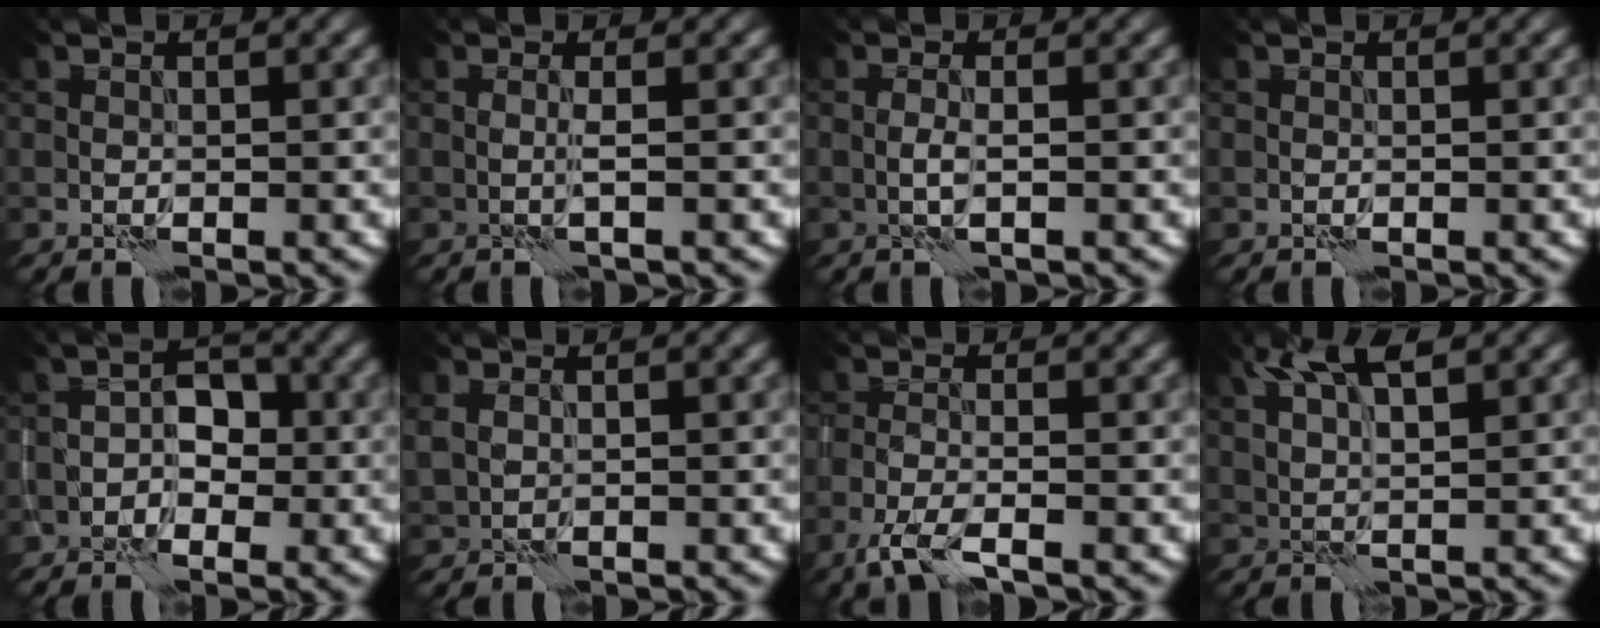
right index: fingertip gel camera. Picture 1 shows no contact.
{"total": 1.1, "force": [0.5, -0.9, 0.2], "torque": [-0.008, -0.002, 0.010]}
{"total": 0.9, "force": [0.3, -0.6, 0.5], "torque": [-0.015, -0.001, 0.006]}
{"total": 0.0}
{"total": 2.3, "force": [-0.8, 1.5, 1.6], "torque": [-0.014, 0.010, -0.014]}
{"total": 0.8, "force": [0.8, -0.1, -0.2], "torque": [0.002, -0.004, 0.021]}
{"total": 2.9, "force": [-2.1, 0.2, 2.0], "torque": [-0.047, -0.005, -0.048]}
{"total": 4.2, "force": [3.1, 0.5, 2.8], "torque": [-0.061, 0.008, 0.060]}